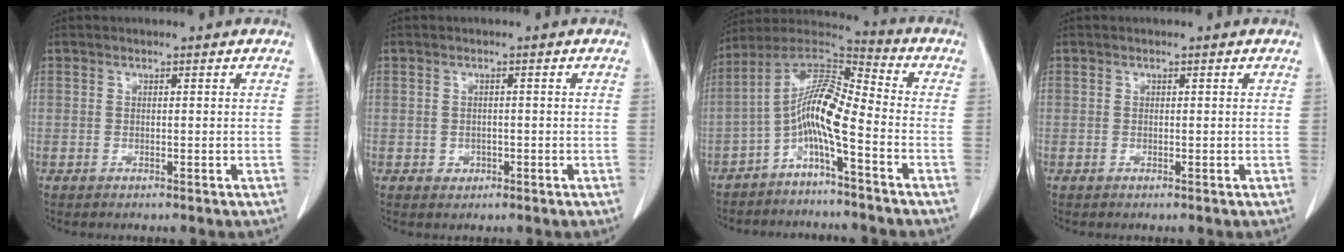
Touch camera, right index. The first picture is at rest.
{"total": 2.5, "force": [-0.8, 2.2, 1.0], "torque": [-0.017, 0.005, -0.002]}
{"total": 10.7, "force": [-4.2, 1.5, 9.7], "torque": [-0.191, 0.028, -0.082]}
{"total": 0.0}